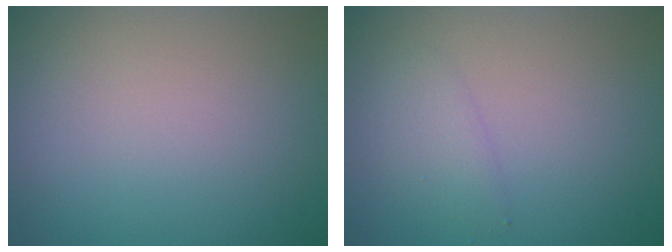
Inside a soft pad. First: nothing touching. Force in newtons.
{"total": 1.5, "press": 1.5, "slide": 0.1}